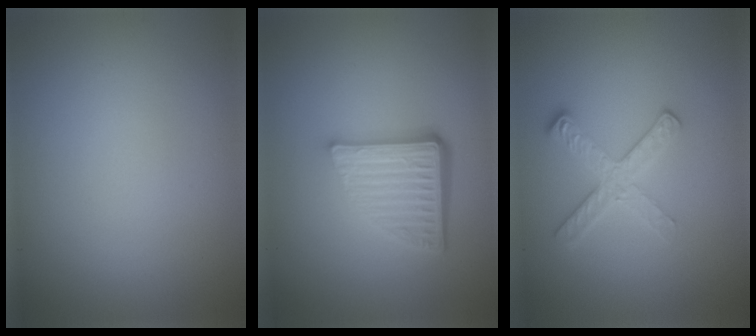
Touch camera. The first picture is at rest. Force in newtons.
{"total": 5.5, "press": 3.8, "slide": 4.0}
{"total": 2.6, "press": 2.4, "slide": 0.9}